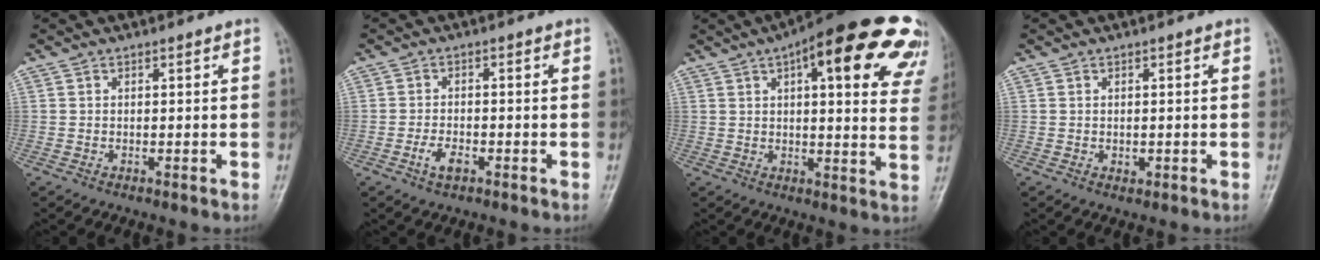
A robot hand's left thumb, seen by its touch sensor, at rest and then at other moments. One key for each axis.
{"total": 3.2, "fx": -1.7, "fy": 1.6, "fz": 2.2, "tx": -0.041, "ty": 0.009, "tz": -0.031}
{"total": 25.7, "fx": 13.6, "fy": 8.2, "fz": 20.3, "tx": -0.221, "ty": -0.004, "tz": 0.157}
{"total": 0.8, "fx": -0.1, "fy": 0.7, "fz": 0.4, "tx": -0.001, "ty": 0.000, "tz": 0.001}